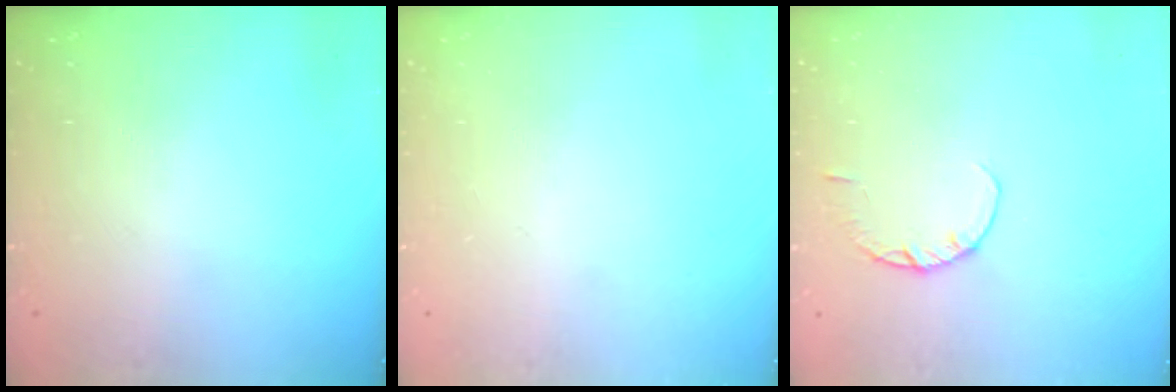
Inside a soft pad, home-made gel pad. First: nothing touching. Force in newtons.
{"total": 0.0}
{"total": 2.9, "press": 2.8, "slide": 0.4}